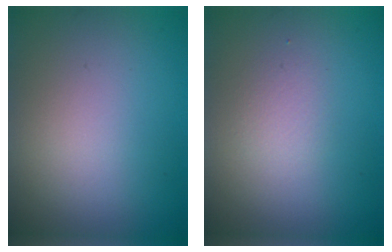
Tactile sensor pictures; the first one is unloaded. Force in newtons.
{"total": 1.1, "press": 1.1, "slide": 0.1}